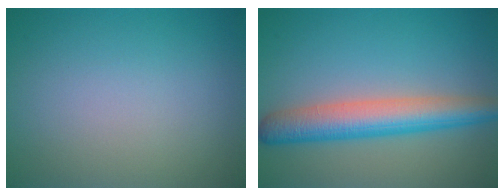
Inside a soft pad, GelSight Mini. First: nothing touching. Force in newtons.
{"total": 5.9, "press": 5.9, "slide": 0.1}